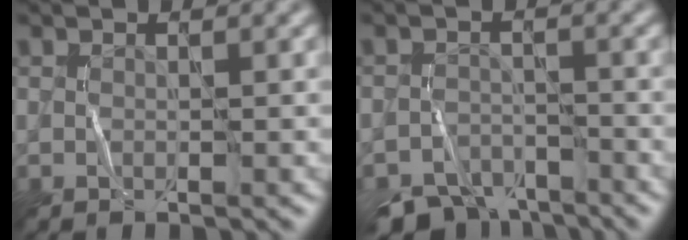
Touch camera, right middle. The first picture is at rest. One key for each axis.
{"total": 5.9, "fx": -5.2, "fy": 2.3, "fz": 1.8, "tx": -0.029, "ty": -0.014, "tz": -0.097}